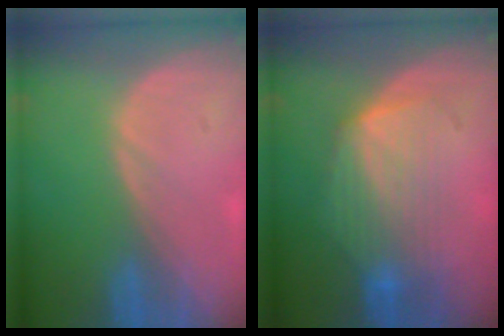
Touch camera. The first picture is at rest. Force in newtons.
{"total": 7.0, "press": 7.0, "slide": 0.7}